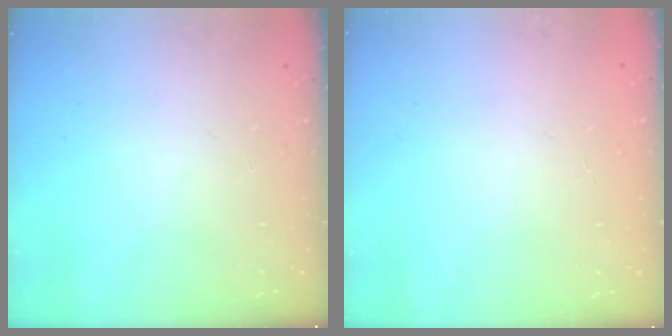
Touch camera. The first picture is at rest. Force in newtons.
{"total": 0.0}